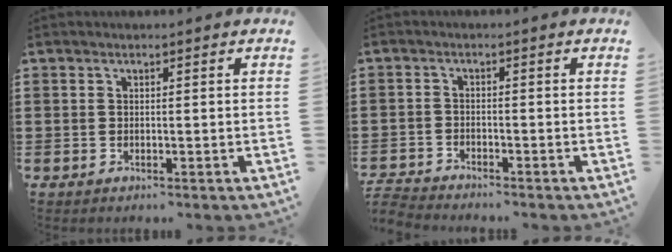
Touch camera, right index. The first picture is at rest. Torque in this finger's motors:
{"motor_torque": [-0.94, -1.20, -0.15, -0.17]}